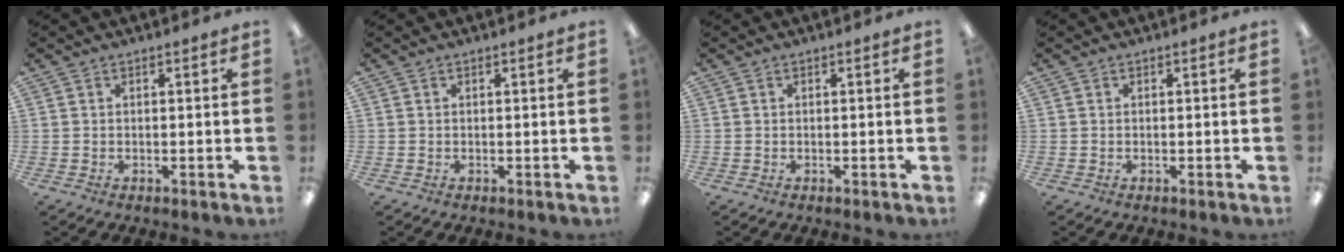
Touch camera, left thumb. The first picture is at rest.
{"total": 0.0}
{"total": 0.0}
{"total": 0.0}